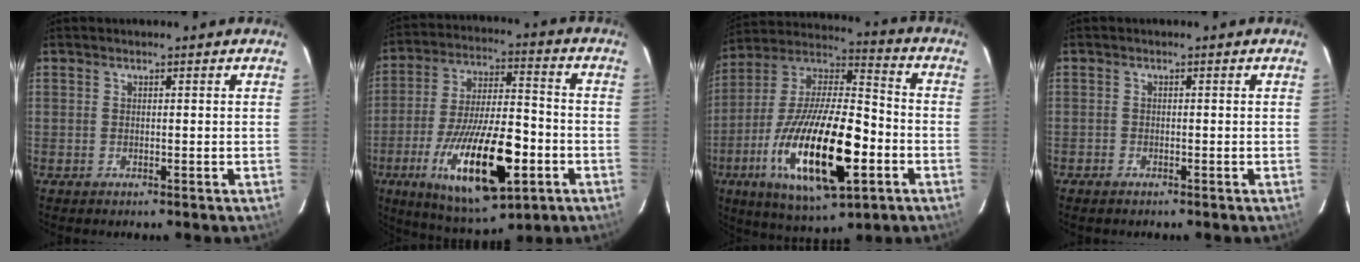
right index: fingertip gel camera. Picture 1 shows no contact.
{"total": 21.9, "force": [-8.6, 7.9, 18.5], "torque": [-0.351, -0.027, -0.128]}
{"total": 25.5, "force": [-8.8, 8.5, 22.4], "torque": [-0.429, -0.035, -0.152]}
{"total": 1.3, "force": [-1.1, 0.7, 0.1], "torque": [-0.005, 0.000, -0.022]}